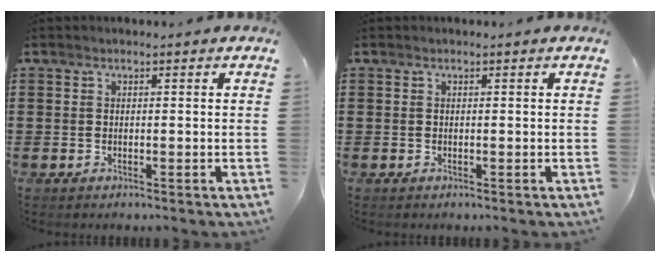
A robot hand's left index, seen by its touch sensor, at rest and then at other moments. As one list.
[{"total": 0.0}]